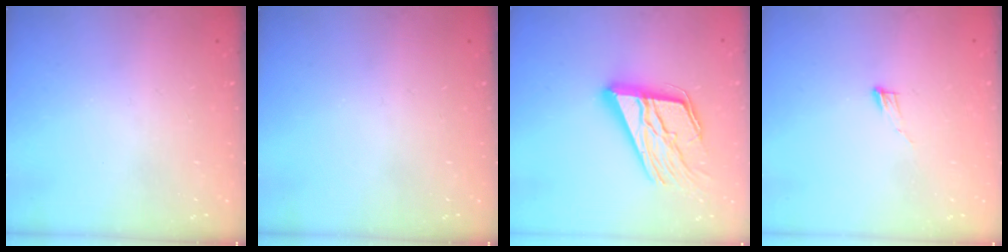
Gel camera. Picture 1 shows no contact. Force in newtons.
{"total": 0.0}
{"total": 20.2, "press": 20.0, "slide": 2.6}
{"total": 3.4, "press": 3.4, "slide": 0.2}